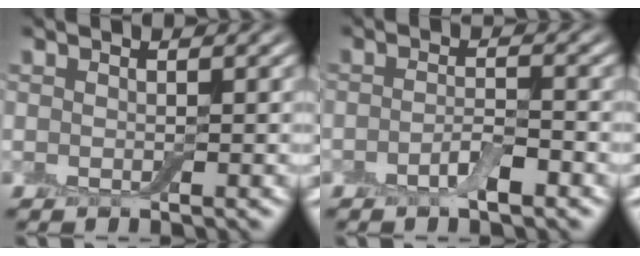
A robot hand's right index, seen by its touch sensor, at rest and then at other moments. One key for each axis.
{"total": 2.4, "fx": -1.3, "fy": 0.7, "fz": 1.9, "tx": -0.037, "ty": 0.002, "tz": -0.027}